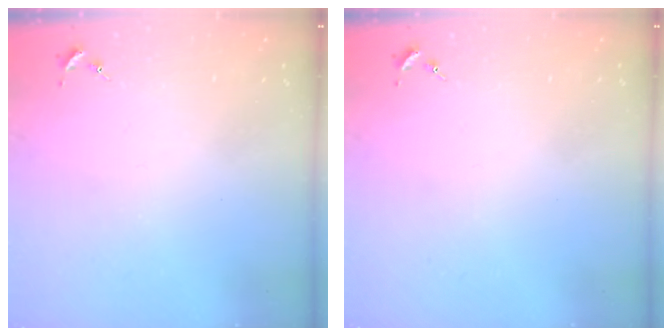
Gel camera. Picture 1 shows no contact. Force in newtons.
{"total": 0.0}